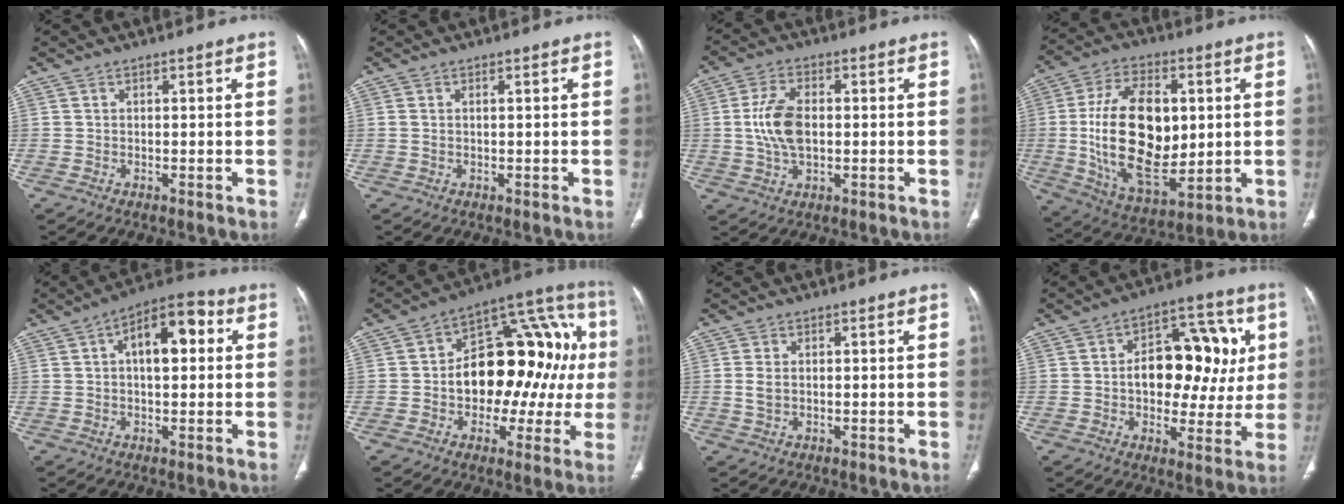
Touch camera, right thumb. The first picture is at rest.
{"total": 0.7, "force": [0.1, 0.2, 0.7], "torque": [-0.027, 0.007, 0.006]}
{"total": 8.7, "force": [0.2, 4.9, 7.2], "torque": [-0.144, 0.005, 0.005]}
{"total": 23.0, "force": [1.1, 12.8, 19.1], "torque": [-0.321, -0.014, 0.030]}
{"total": 11.0, "force": [2.3, 5.5, 9.2], "torque": [-0.122, 0.026, 0.025]}
{"total": 23.6, "force": [0.6, 14.1, 18.9], "torque": [-0.212, 0.046, 0.009]}
{"total": 2.4, "force": [0.1, 1.6, 1.8], "torque": [-0.044, 0.000, 0.003]}
{"total": 17.4, "force": [1.9, 11.1, 13.3], "torque": [-0.126, 0.027, 0.028]}